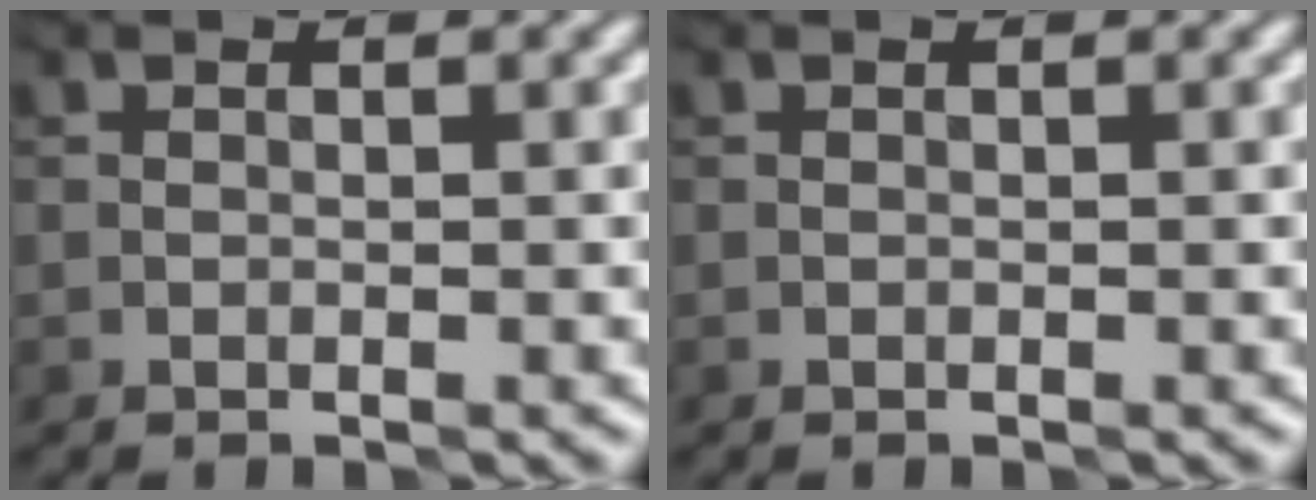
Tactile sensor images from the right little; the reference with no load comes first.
{"total": 0.0}